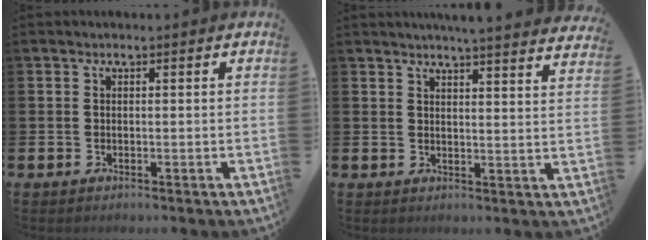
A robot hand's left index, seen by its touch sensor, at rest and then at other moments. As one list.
[{"total": 4.8, "force": [4.6, -0.9, 0.6], "torque": [-0.011, -0.032, 0.079]}]